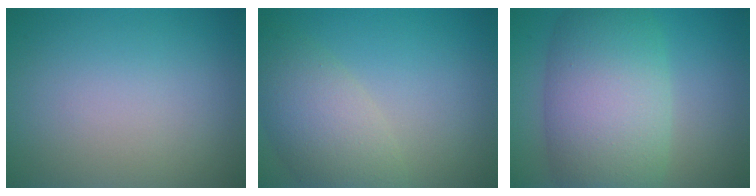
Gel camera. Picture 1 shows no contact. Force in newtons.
{"total": 5.4, "press": 5.4, "slide": 0.4}
{"total": 10.3, "press": 10.3, "slide": 0.3}